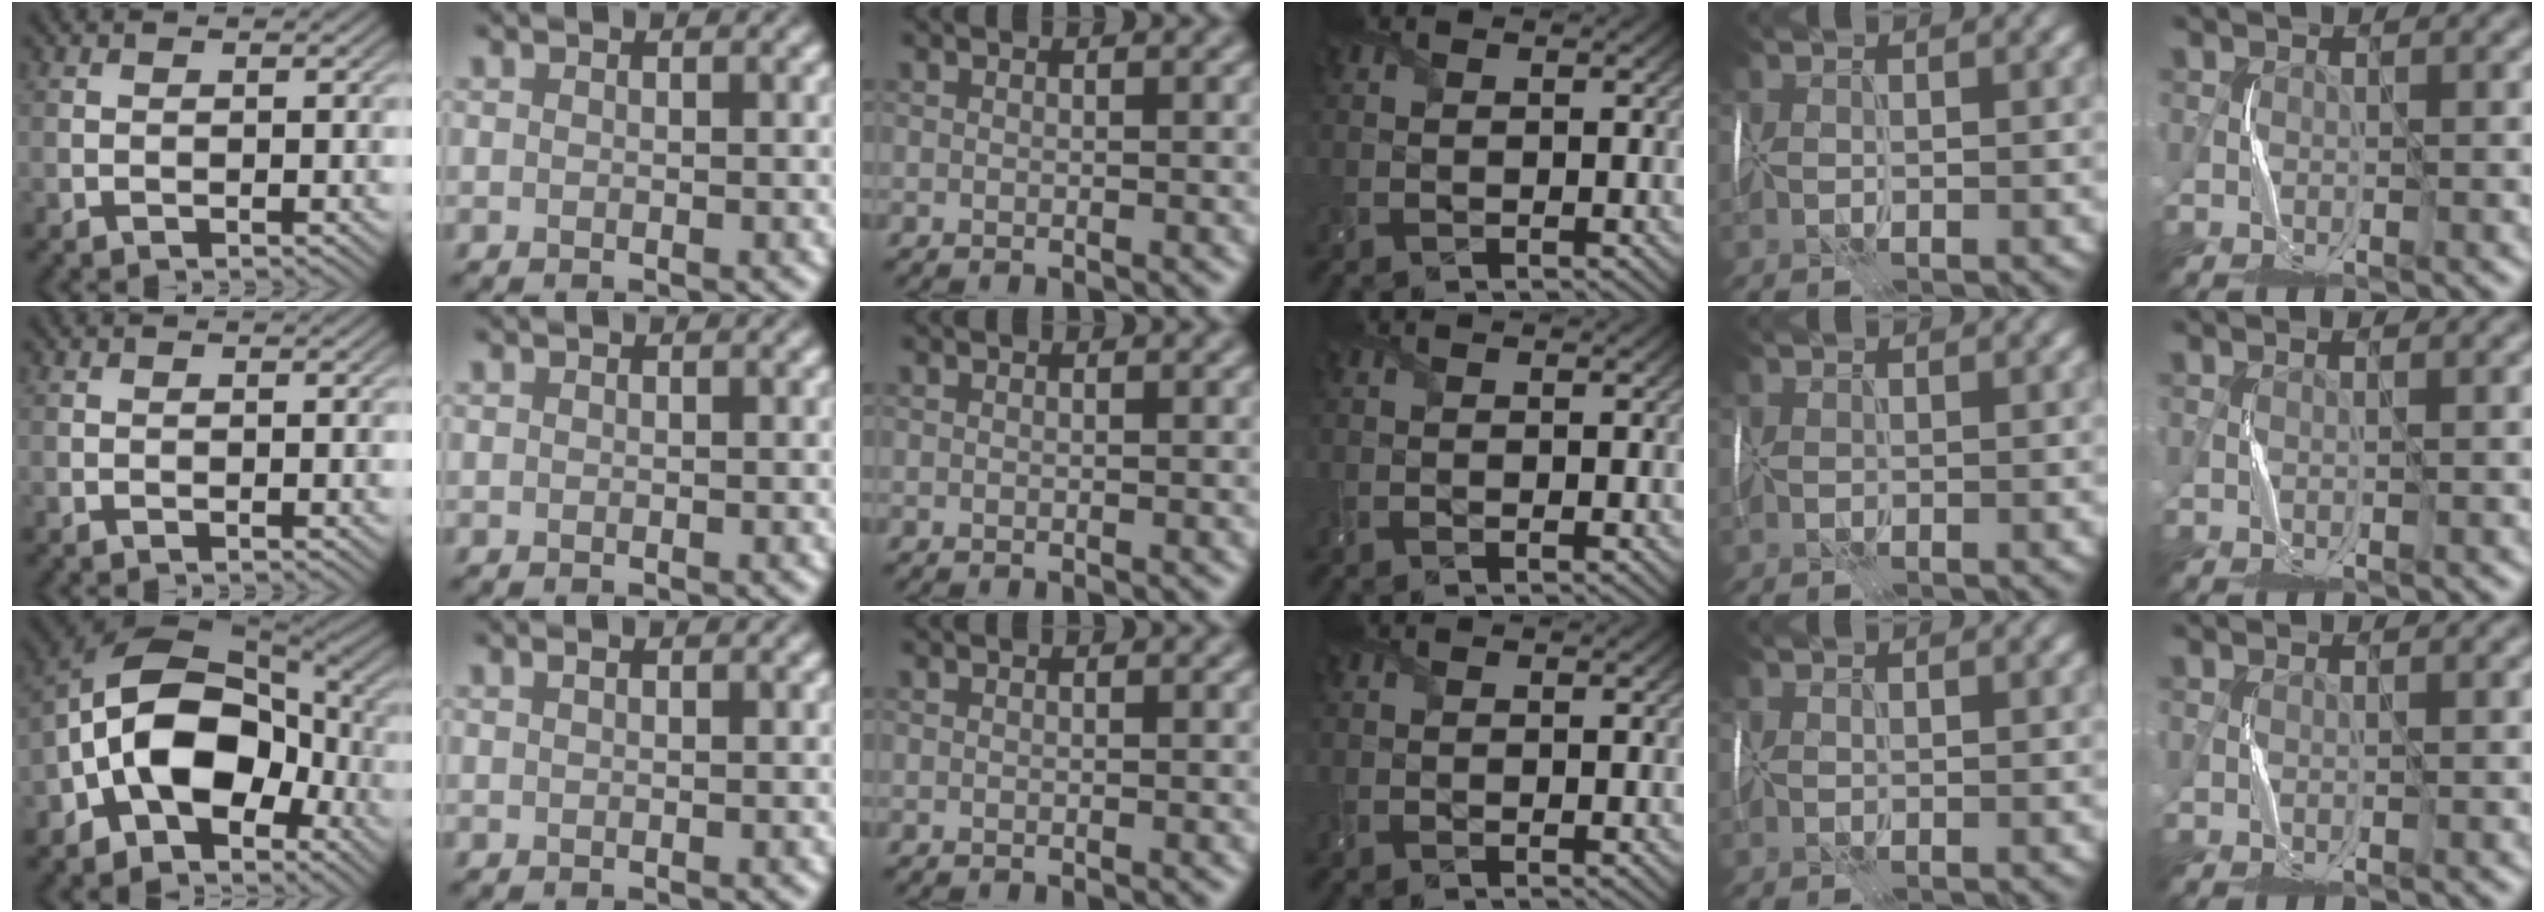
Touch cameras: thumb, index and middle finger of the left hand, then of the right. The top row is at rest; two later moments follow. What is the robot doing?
{"motion": "wrap", "object": "felt sheet"}